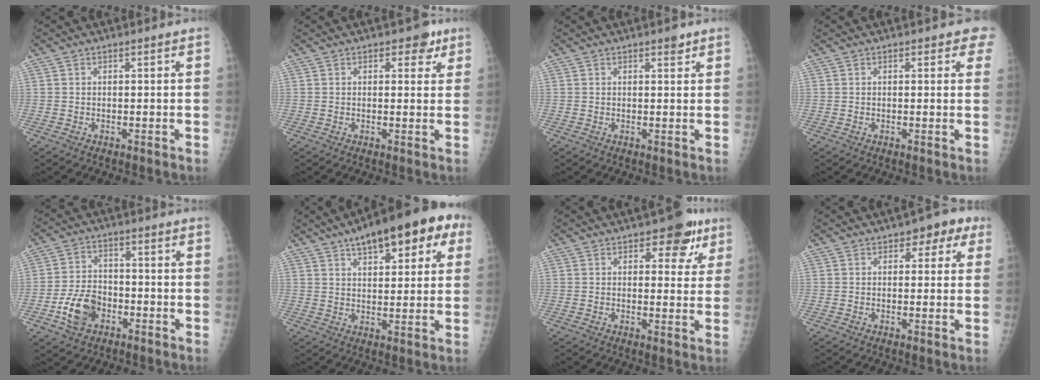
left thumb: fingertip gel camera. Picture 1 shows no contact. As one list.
[{"total": 3.6, "force": [1.9, 2.3, 2.0], "torque": [0.003, -0.005, 0.019]}, {"total": 1.5, "force": [1.0, 0.6, 0.9], "torque": [-0.003, -0.004, 0.012]}, {"total": 2.8, "force": [1.7, 1.4, 1.7], "torque": [0.011, -0.001, 0.011]}, {"total": 8.5, "force": [-3.8, 5.8, 4.9], "torque": [-0.081, 0.024, -0.069]}, {"total": 17.0, "force": [8.4, 7.1, 12.9], "torque": [-0.146, 0.001, 0.114]}, {"total": 7.5, "force": [4.0, 4.1, 4.8], "torque": [-0.016, -0.011, 0.044]}, {"total": 5.4, "force": [2.5, 3.3, 3.4], "torque": [-0.002, -0.001, 0.022]}]